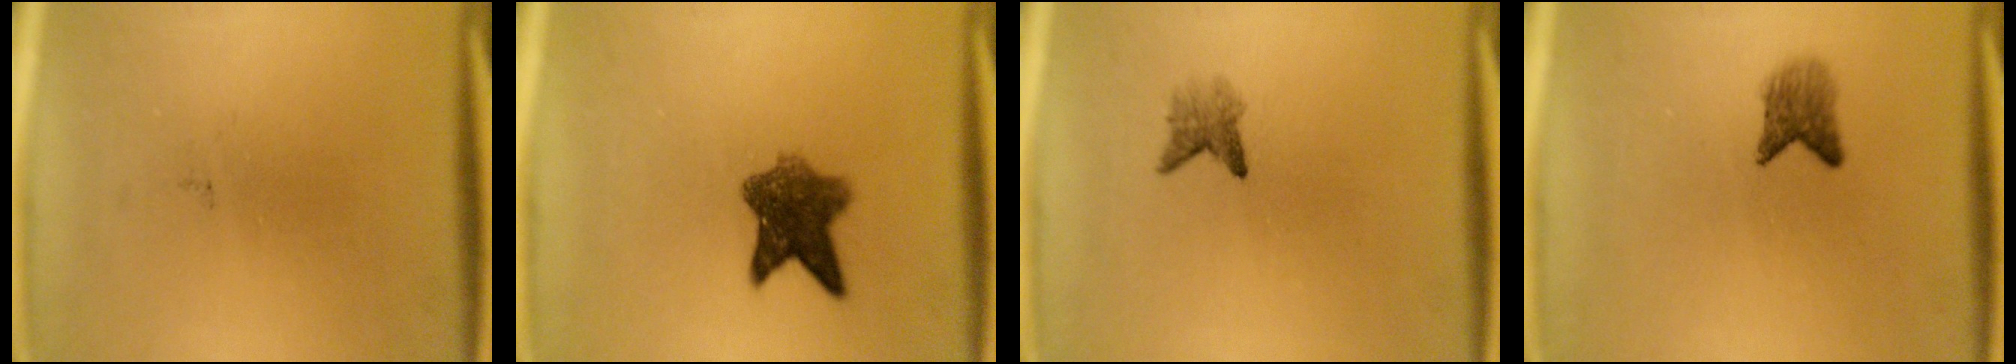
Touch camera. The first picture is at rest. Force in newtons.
{"total": 7.1}
{"total": 2.0}
{"total": 2.8}